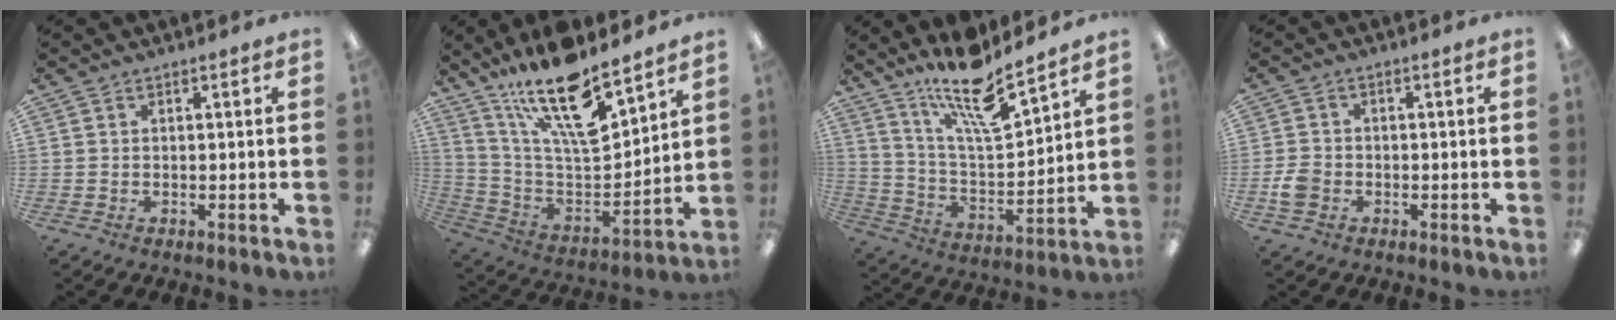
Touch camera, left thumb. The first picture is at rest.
{"total": 19.0, "force": [14.1, 5.5, 11.5], "torque": [-0.207, -0.100, 0.244]}
{"total": 15.6, "force": [12.3, 3.3, 8.9], "torque": [-0.158, -0.085, 0.206]}
{"total": 4.1, "force": [-1.5, 3.1, 2.1], "torque": [-0.039, 0.008, -0.027]}